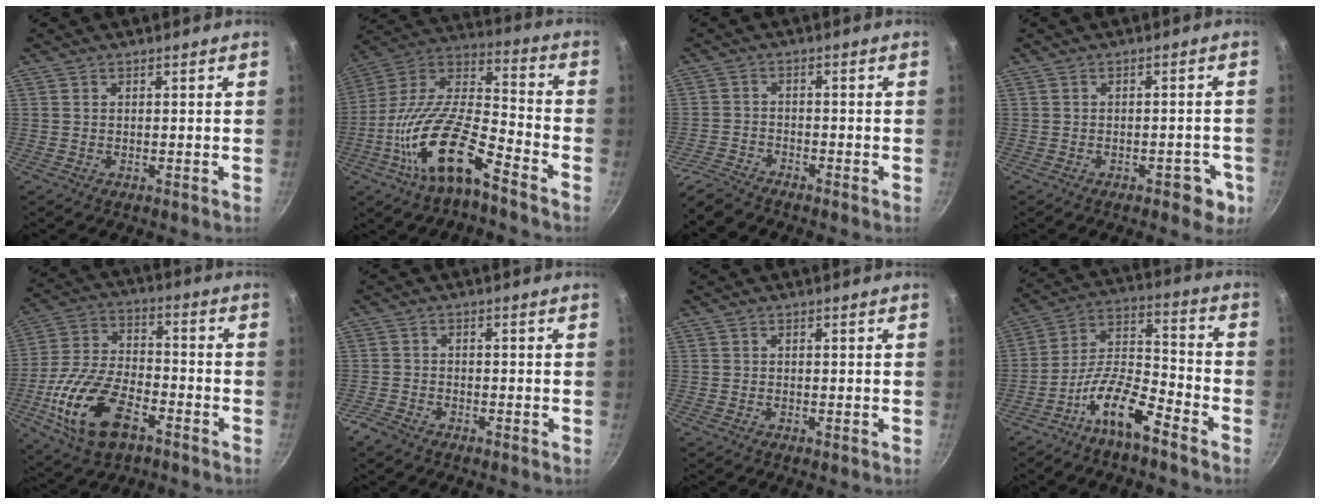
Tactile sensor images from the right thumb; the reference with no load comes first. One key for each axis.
{"total": 19.6, "fx": -10.0, "fy": 6.9, "fz": 15.3, "tx": -0.278, "ty": 0.067, "tz": -0.207}
{"total": 4.3, "fx": -4.1, "fy": 0.6, "fz": 1.0, "tx": -0.029, "ty": 0.020, "tz": -0.091}
{"total": 4.7, "fx": -2.1, "fy": 2.6, "fz": 3.3, "tx": -0.019, "ty": 0.022, "tz": -0.017}
{"total": 17.8, "fx": -7.6, "fy": 9.5, "fz": 13.1, "tx": -0.250, "ty": 0.030, "tz": -0.147}
{"total": 3.2, "fx": -2.7, "fy": 1.3, "fz": 1.2, "tx": -0.041, "ty": 0.017, "tz": -0.057}
{"total": 0.0}
{"total": 12.5, "fx": -8.1, "fy": 3.8, "fz": 8.7, "tx": -0.158, "ty": 0.072, "tz": -0.161}